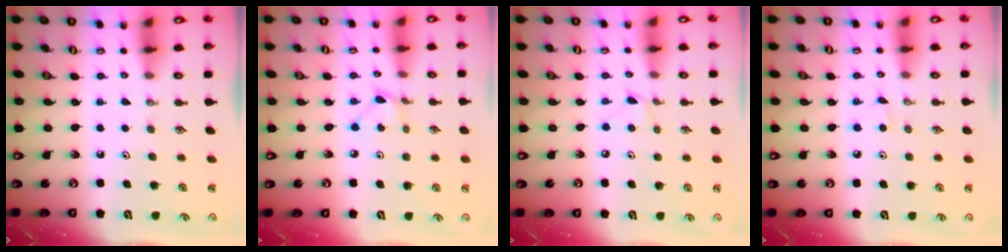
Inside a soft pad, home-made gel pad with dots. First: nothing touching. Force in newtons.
{"total": 2.1, "press": 2.1, "slide": 0.3}
{"total": 4.8, "press": 4.7, "slide": 0.6}
{"total": 2.9, "press": 2.9, "slide": 0.4}